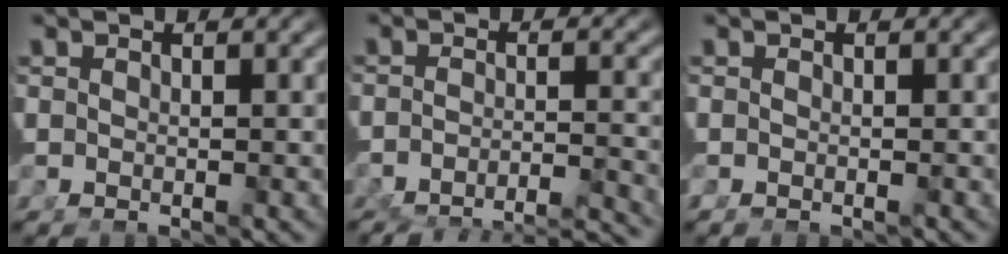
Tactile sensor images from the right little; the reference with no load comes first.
{"total": 10.9, "force": [-9.7, 4.0, 2.9], "torque": [-0.037, -0.035, -0.142]}
{"total": 0.9, "force": [-0.7, 0.5, 0.3], "torque": [-0.008, -0.001, -0.012]}